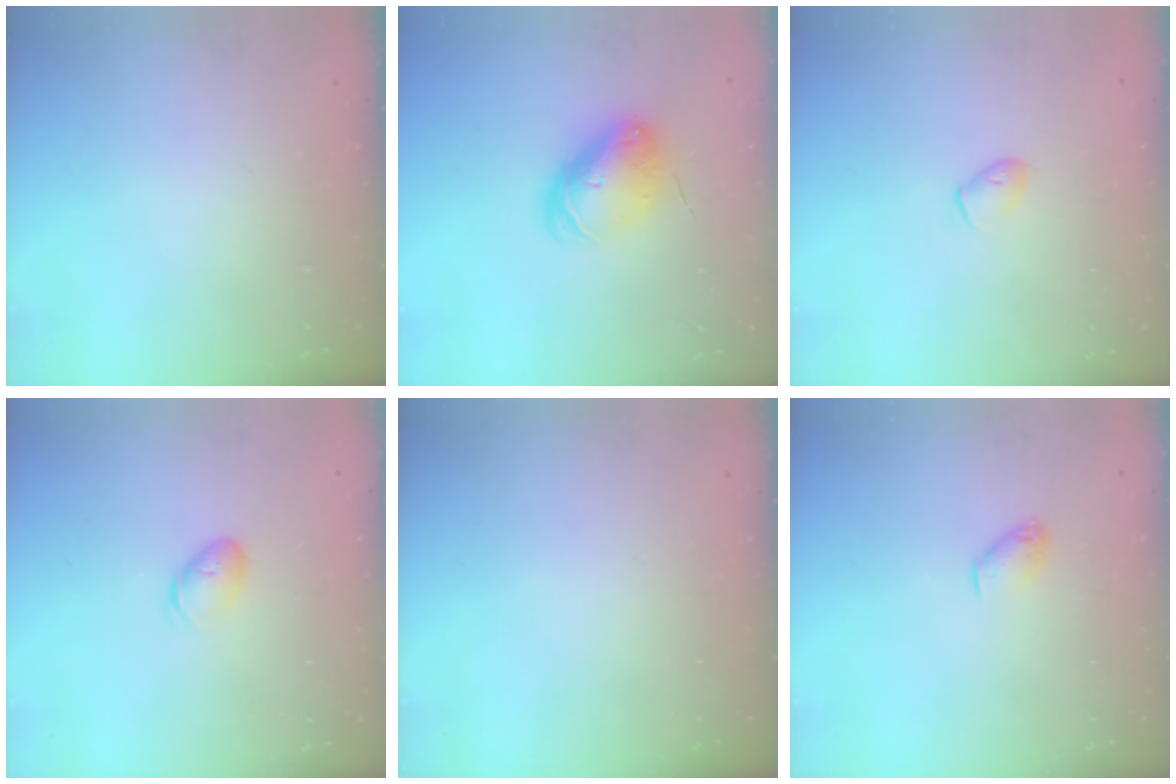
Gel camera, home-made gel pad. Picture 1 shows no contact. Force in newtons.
{"total": 8.4, "press": 8.3, "slide": 1.6}
{"total": 5.1, "press": 4.9, "slide": 1.3}
{"total": 7.4, "press": 7.3, "slide": 1.2}
{"total": 0.0}
{"total": 5.9, "press": 5.9, "slide": 0.7}